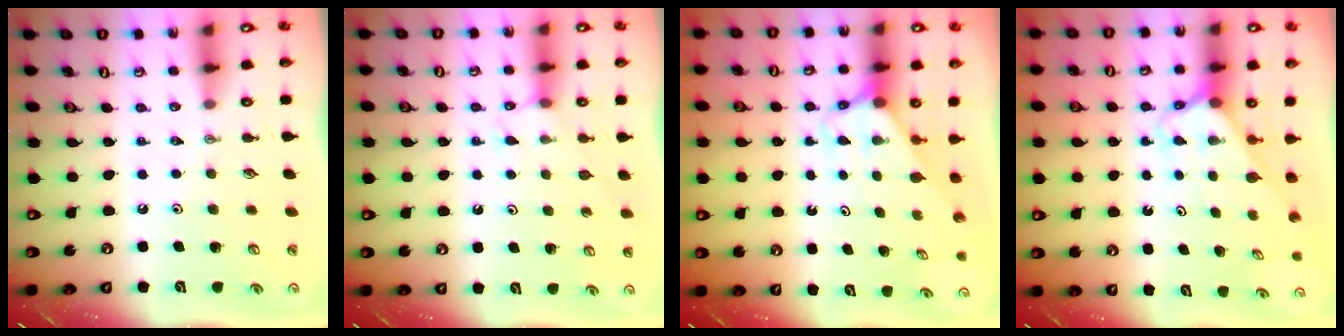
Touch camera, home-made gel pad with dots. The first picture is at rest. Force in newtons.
{"total": 5.3, "press": 5.2, "slide": 0.6}
{"total": 2.6, "press": 2.6, "slide": 0.2}
{"total": 2.6, "press": 2.6, "slide": 0.1}